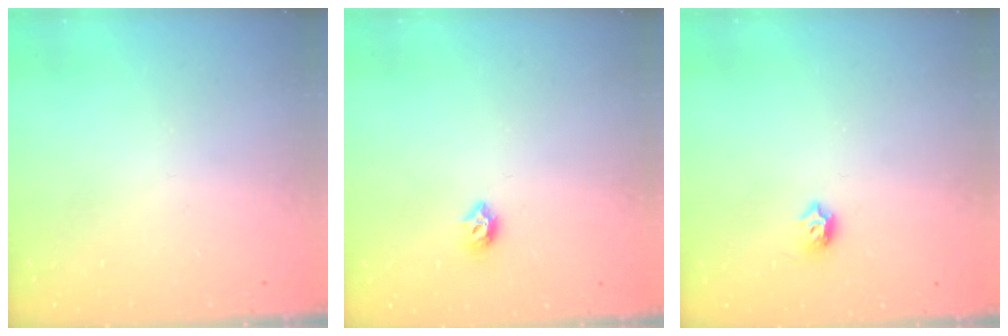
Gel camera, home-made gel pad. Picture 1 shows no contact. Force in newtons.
{"total": 6.6, "press": 6.6, "slide": 0.4}
{"total": 5.9, "press": 5.8, "slide": 1.0}